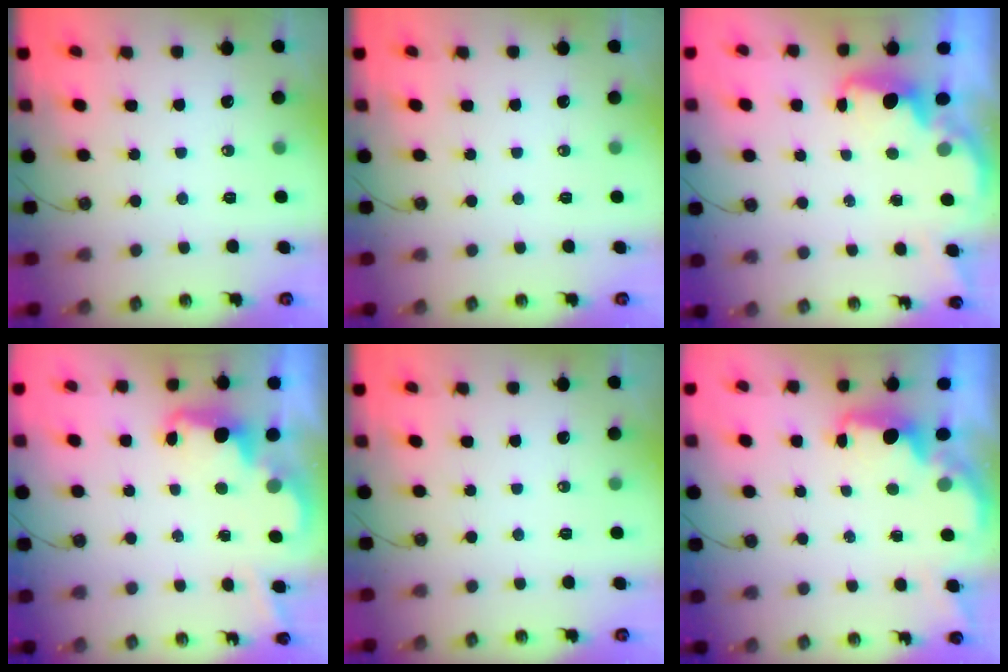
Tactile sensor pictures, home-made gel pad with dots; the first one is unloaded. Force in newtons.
{"total": 0.0}
{"total": 1.9, "press": 1.7, "slide": 0.7}
{"total": 2.3, "press": 2.2, "slide": 0.5}
{"total": 0.0}
{"total": 2.0, "press": 1.8, "slide": 0.8}